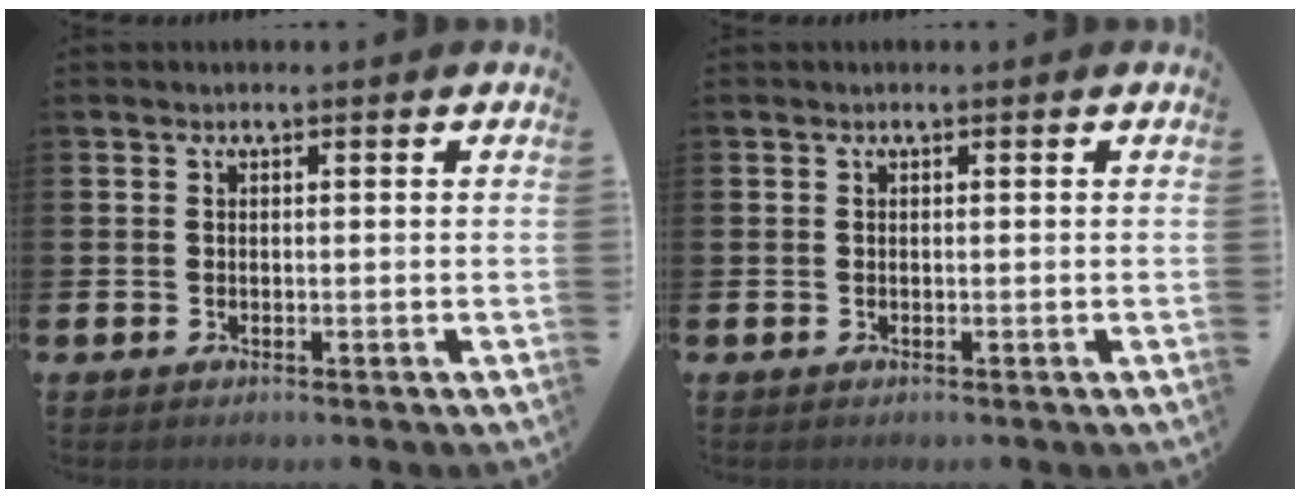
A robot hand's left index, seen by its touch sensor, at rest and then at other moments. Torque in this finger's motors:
{"motor_torque": [0.00, 0.00, 0.00, 0.00]}